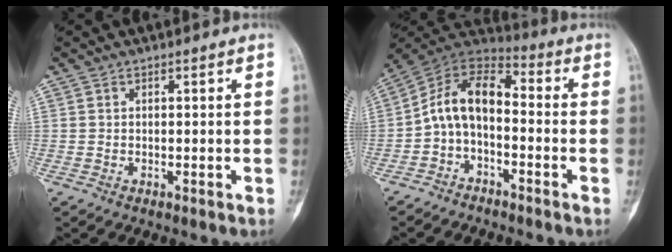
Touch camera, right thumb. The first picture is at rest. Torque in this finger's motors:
{"motor_torque": [-0.45, 0.59, 0.74, -0.70, 0.06]}